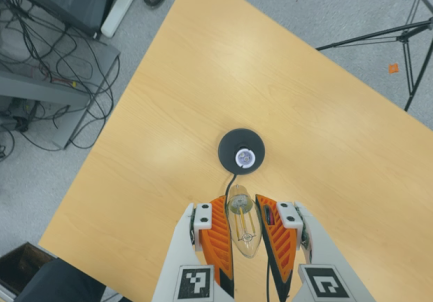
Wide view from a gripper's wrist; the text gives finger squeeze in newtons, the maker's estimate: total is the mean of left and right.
{"total": 20.9, "left": 22.4, "right": 19.4}